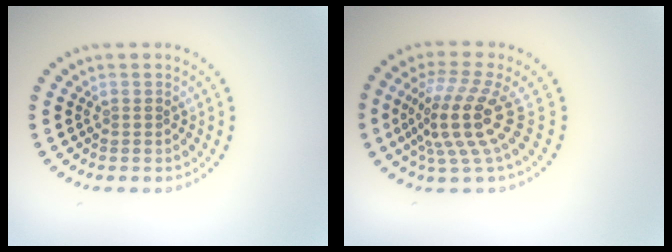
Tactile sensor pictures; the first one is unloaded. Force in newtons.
{"total": 5.1, "press": 3.7, "slide": 3.6}